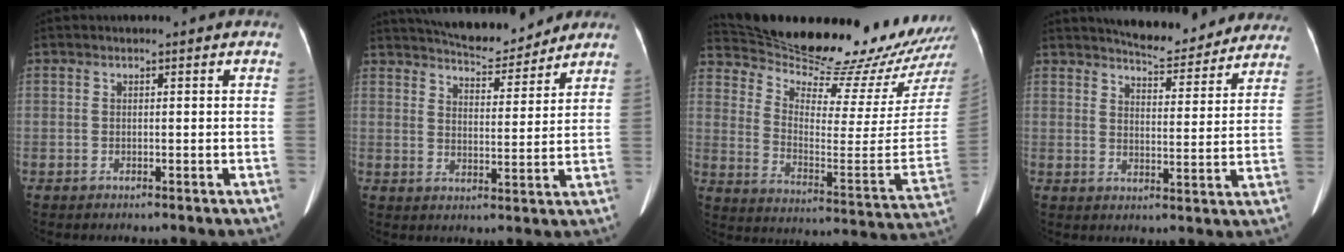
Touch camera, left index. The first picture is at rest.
{"total": 12.6, "force": [11.6, 2.3, 4.2], "torque": [-0.065, 0.005, 0.171]}
{"total": 28.9, "force": [27.0, 2.5, 10.1], "torque": [-0.174, -0.119, 0.362]}
{"total": 14.1, "force": [13.2, 2.8, 4.1], "torque": [-0.043, -0.011, 0.160]}